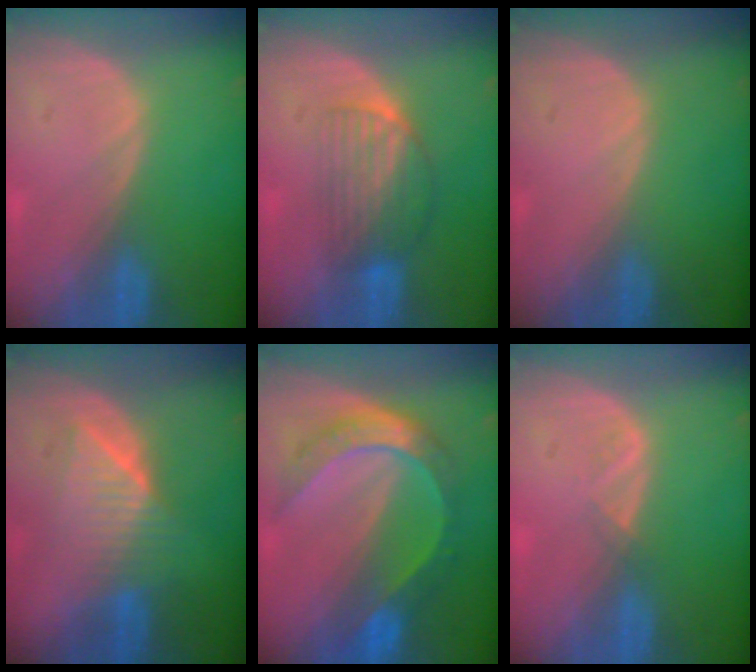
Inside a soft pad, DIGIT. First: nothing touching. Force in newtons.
{"total": 6.8, "press": 6.0, "slide": 3.2}
{"total": 0.0}
{"total": 6.4, "press": 6.3, "slide": 1.2}
{"total": 8.4, "press": 8.3, "slide": 0.9}
{"total": 1.3, "press": 1.2, "slide": 0.7}